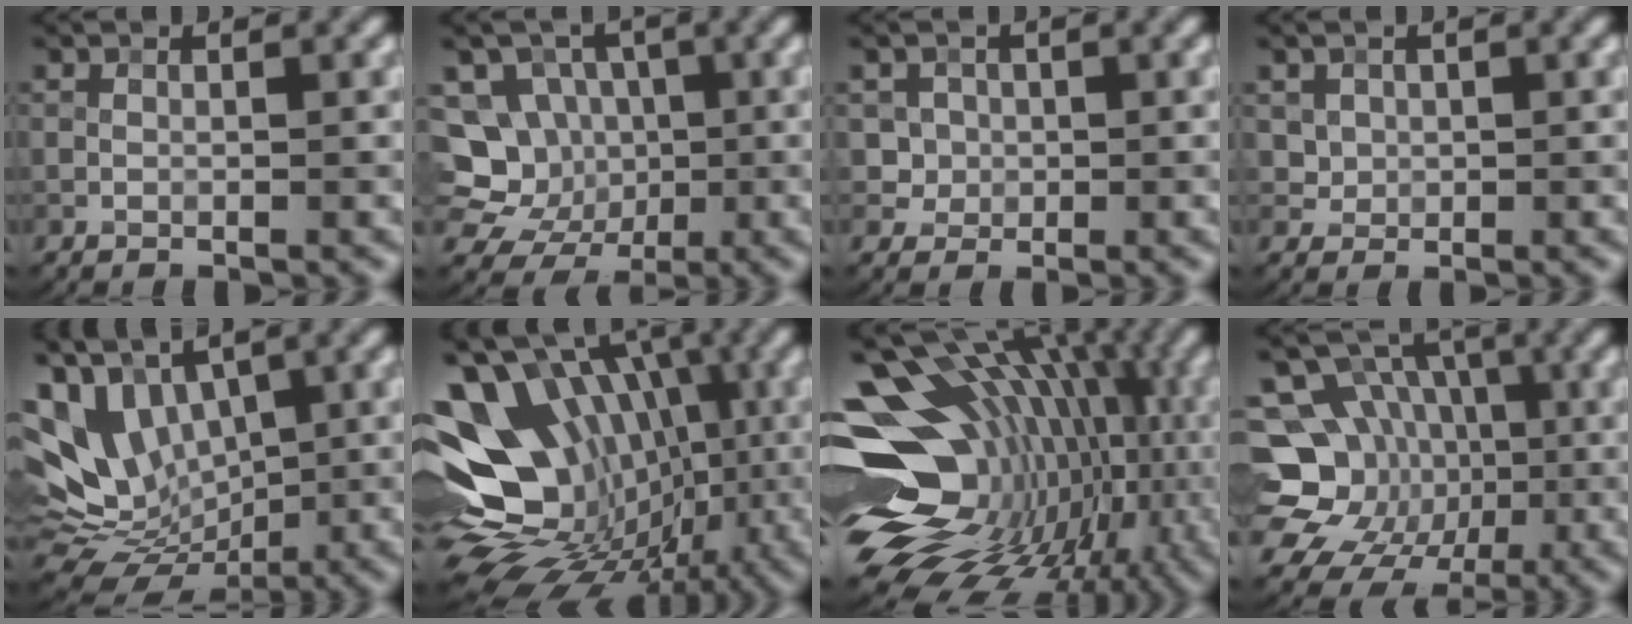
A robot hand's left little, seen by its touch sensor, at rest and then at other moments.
{"total": 10.1, "force": [-1.4, 9.4, 3.3], "torque": [-0.065, 0.027, -0.049]}
{"total": 3.9, "force": [1.3, 3.4, 1.3], "torque": [-0.026, 0.004, 0.024]}
{"total": 2.9, "force": [1.3, 2.3, 1.2], "torque": [-0.040, 0.000, 0.042]}
{"total": 11.4, "force": [2.6, 8.2, 7.6], "torque": [-0.137, 0.011, 0.057]}
{"total": 17.1, "force": [-1.0, 12.8, 11.3], "torque": [-0.175, 0.015, -0.011]}
{"total": 19.0, "force": [-0.6, 13.6, 13.2], "torque": [-0.200, 0.011, 0.006]}
{"total": 14.5, "force": [-2.0, 12.9, 6.3], "torque": [-0.140, 0.005, -0.045]}